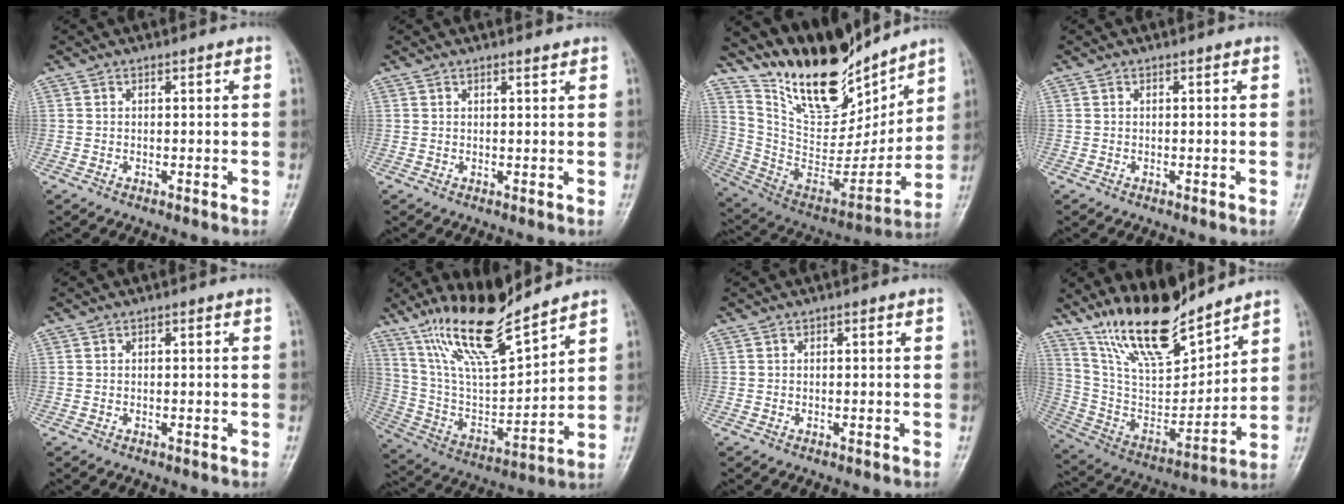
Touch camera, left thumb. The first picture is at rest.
{"total": 1.0, "force": [1.0, 0.1, 0.2], "torque": [-0.003, -0.010, 0.016]}
{"total": 23.0, "force": [18.1, 8.9, 11.0], "torque": [-0.140, -0.091, 0.323]}
{"total": 0.0}
{"total": 0.0}
{"total": 17.1, "force": [13.7, 3.3, 9.7], "torque": [-0.158, -0.073, 0.268]}
{"total": 0.0}
{"total": 17.7, "force": [14.7, 4.8, 8.5], "torque": [-0.115, -0.086, 0.283]}